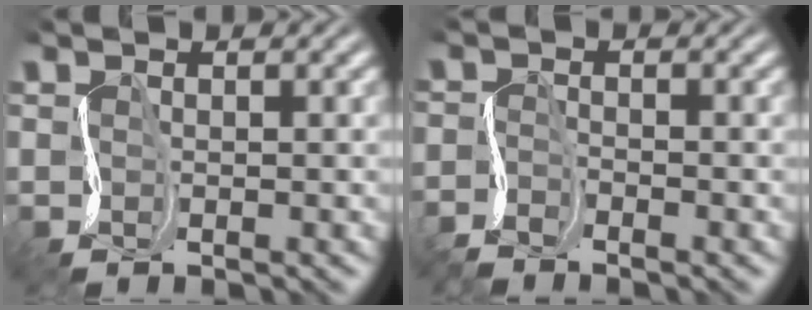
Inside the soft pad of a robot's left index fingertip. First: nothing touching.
{"total": 2.5, "force": [-2.5, 0.2, 0.3], "torque": [-0.013, -0.002, -0.061]}